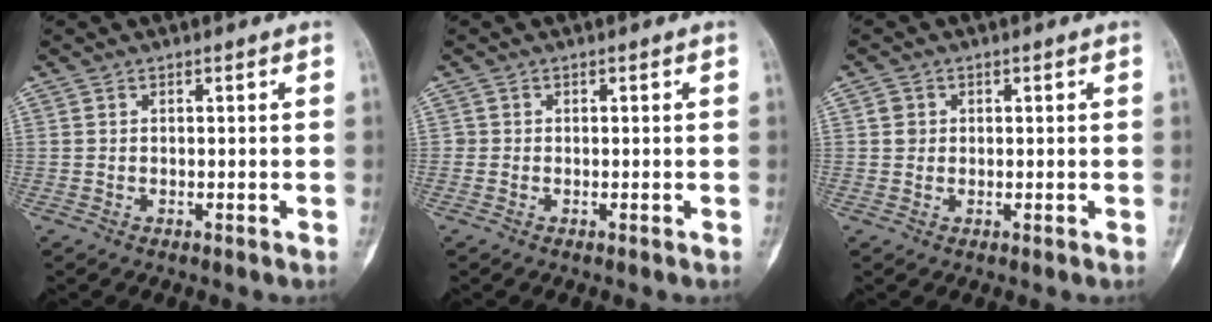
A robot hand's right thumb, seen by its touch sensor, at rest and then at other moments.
{"total": 0.6, "force": [-0.4, 0.5, 0.1], "torque": [0.001, 0.003, -0.012]}
{"total": 1.8, "force": [0.2, 1.7, 0.6], "torque": [0.000, 0.003, 0.003]}